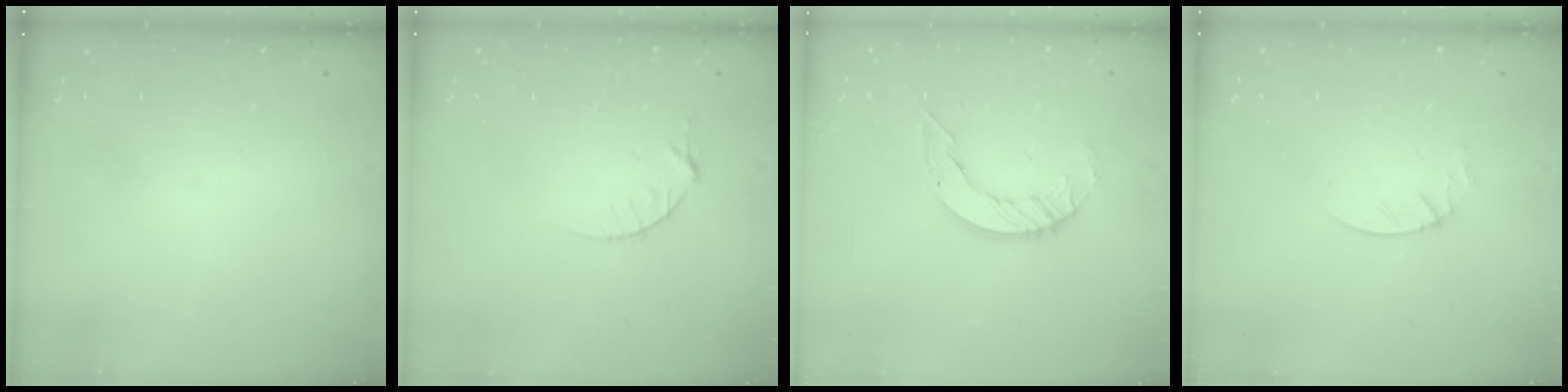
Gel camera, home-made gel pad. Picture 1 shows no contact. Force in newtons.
{"total": 3.8, "press": 3.7, "slide": 0.5}
{"total": 8.3, "press": 8.3, "slide": 0.7}
{"total": 1.9, "press": 1.9, "slide": 0.2}